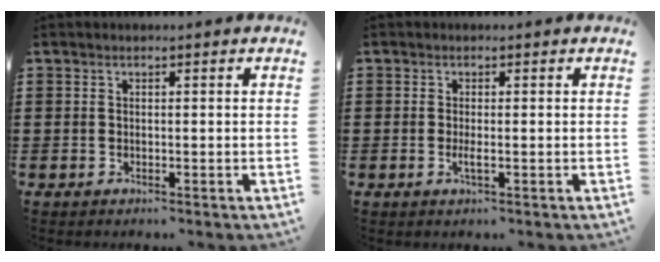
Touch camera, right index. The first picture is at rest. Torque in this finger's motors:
{"motor_torque": [1.18, 0.95, 0.29, 0.05]}